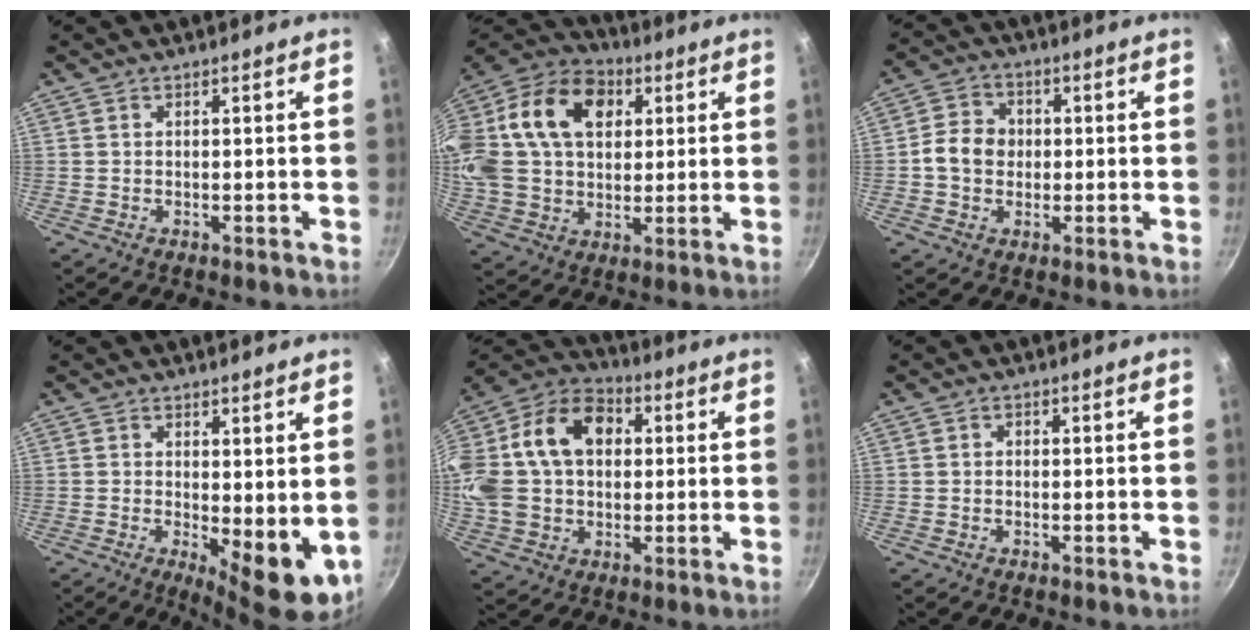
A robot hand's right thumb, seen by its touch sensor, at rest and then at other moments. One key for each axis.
{"total": 29.4, "fx": 8.5, "fy": 20.8, "fz": 19.0, "tx": -0.402, "ty": 0.036, "tz": 0.141}
{"total": 6.9, "fx": -0.2, "fy": 6.0, "fz": 3.6, "tx": -0.038, "ty": 0.011, "tz": -0.017}
{"total": 8.3, "fx": 0.0, "fy": 3.2, "fz": 7.6, "tx": -0.089, "ty": -0.010, "tz": 0.011}
{"total": 24.6, "fx": 3.8, "fy": 17.8, "fz": 16.6, "tx": -0.330, "ty": 0.045, "tz": 0.056}
{"total": 0.8, "fx": -0.1, "fy": 0.7, "fz": 0.4, "tx": -0.005, "ty": 0.005, "tz": -0.002}